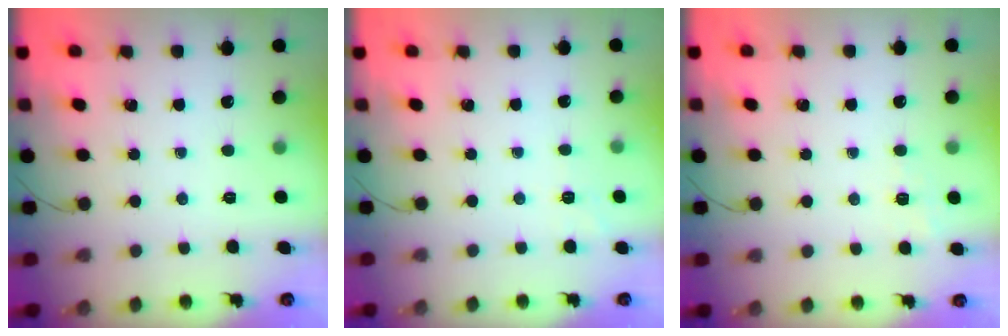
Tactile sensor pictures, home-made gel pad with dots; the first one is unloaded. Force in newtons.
{"total": 2.3, "press": 1.5, "slide": 1.7}
{"total": 1.7, "press": 1.0, "slide": 1.3}